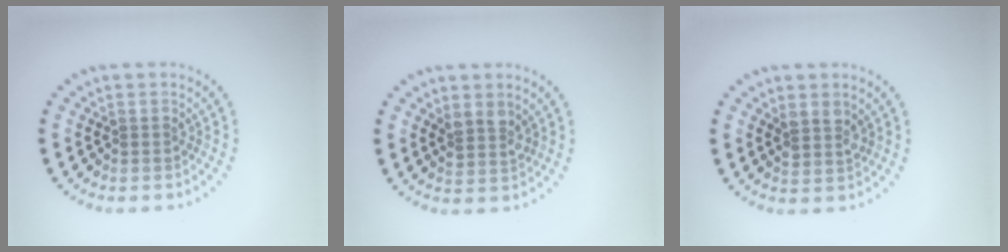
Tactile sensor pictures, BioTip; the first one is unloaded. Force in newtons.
{"total": 1.8, "press": 1.5, "slide": 0.9}
{"total": 1.7, "press": 1.5, "slide": 0.8}